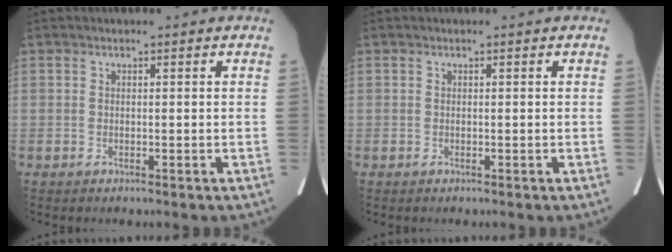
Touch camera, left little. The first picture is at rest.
{"total": 0.0}